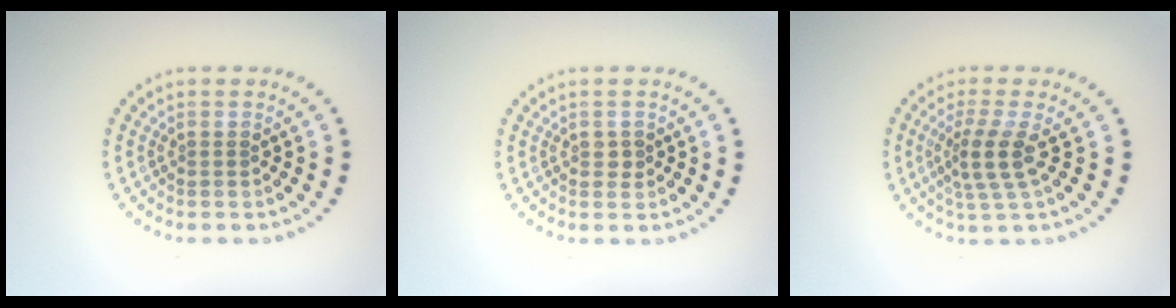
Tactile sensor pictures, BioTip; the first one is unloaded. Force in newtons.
{"total": 1.0, "press": 1.0, "slide": 0.2}
{"total": 3.1, "press": 2.3, "slide": 2.0}